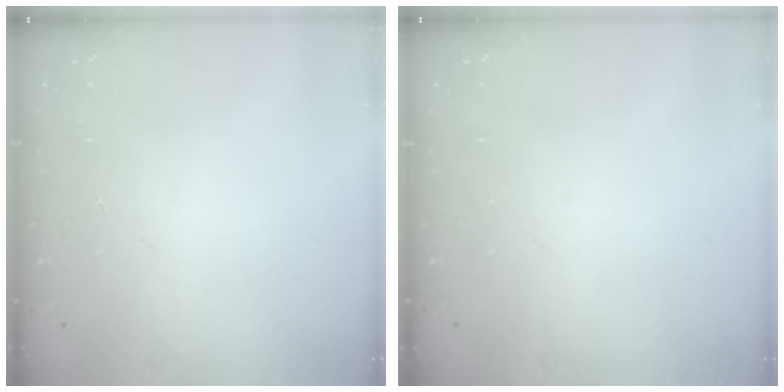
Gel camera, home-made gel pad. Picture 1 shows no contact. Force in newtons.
{"total": 0.0}